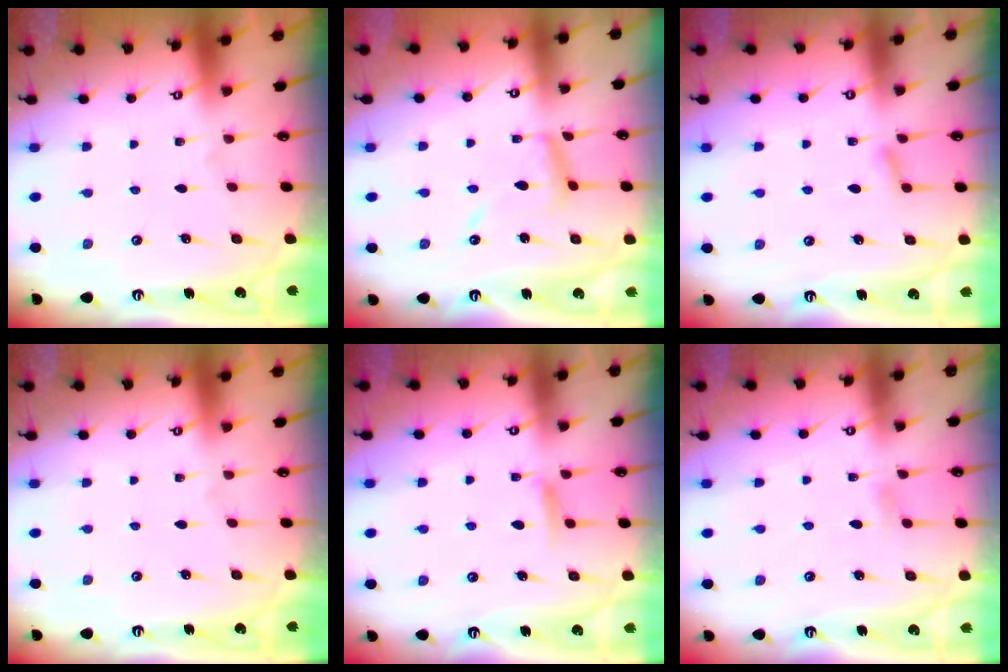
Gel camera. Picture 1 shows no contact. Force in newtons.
{"total": 10.5, "press": 10.5, "slide": 1.0}
{"total": 5.9, "press": 5.9, "slide": 0.6}
{"total": 0.0}
{"total": 7.2, "press": 7.1, "slide": 1.0}
{"total": 4.1, "press": 4.1, "slide": 0.6}